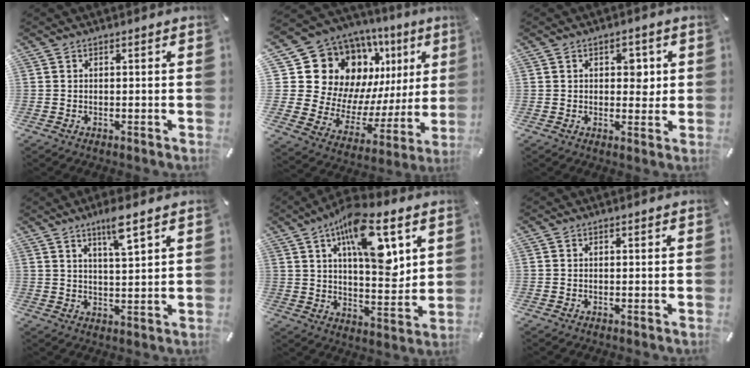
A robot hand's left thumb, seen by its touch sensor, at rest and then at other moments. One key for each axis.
{"total": 19.3, "fx": 10.4, "fy": 14.0, "fz": 8.3, "tx": -0.125, "ty": -0.096, "tz": 0.215}
{"total": 4.9, "fx": 1.2, "fy": 3.4, "fz": 3.3, "tx": -0.024, "ty": -0.009, "tz": 0.008}
{"total": 7.0, "fx": 4.8, "fy": 0.8, "fz": 5.0, "tx": -0.085, "ty": -0.021, "tz": 0.076}
{"total": 16.7, "fx": 8.0, "fy": 7.1, "fz": 12.8, "tx": -0.199, "ty": -0.028, "tz": 0.133}
{"total": 0.0}